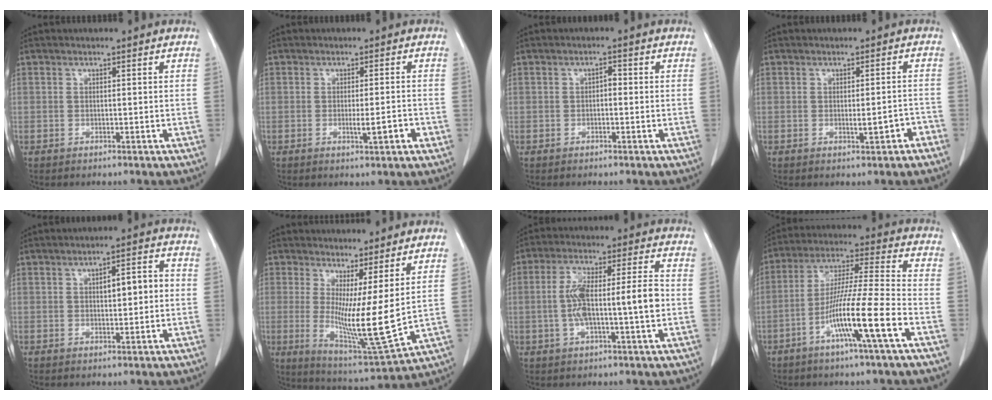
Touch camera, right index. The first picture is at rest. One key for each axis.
{"total": 3.3, "fx": -1.1, "fy": 0.2, "fz": 3.1, "tx": -0.053, "ty": -0.006, "tz": -0.014}
{"total": 1.2, "fx": -0.1, "fy": 0.6, "fz": 1.0, "tx": -0.013, "ty": 0.005, "tz": -0.004}
{"total": 2.7, "fx": -1.2, "fy": 0.5, "fz": 2.3, "tx": -0.035, "ty": -0.003, "tz": -0.015}
{"total": 4.7, "fx": 0.3, "fy": 1.4, "fz": 4.5, "tx": -0.068, "ty": 0.015, "tz": 0.006}
{"total": 10.9, "fx": 1.5, "fy": -0.1, "fz": 10.8, "tx": -0.204, "ty": -0.046, "tz": 0.032}
{"total": 10.2, "fx": -0.8, "fy": 1.5, "fz": 10.1, "tx": -0.185, "ty": 0.023, "tz": -0.014}
{"total": 13.1, "fx": -5.6, "fy": -1.1, "fz": 11.8, "tx": -0.222, "ty": -0.004, "tz": -0.105}